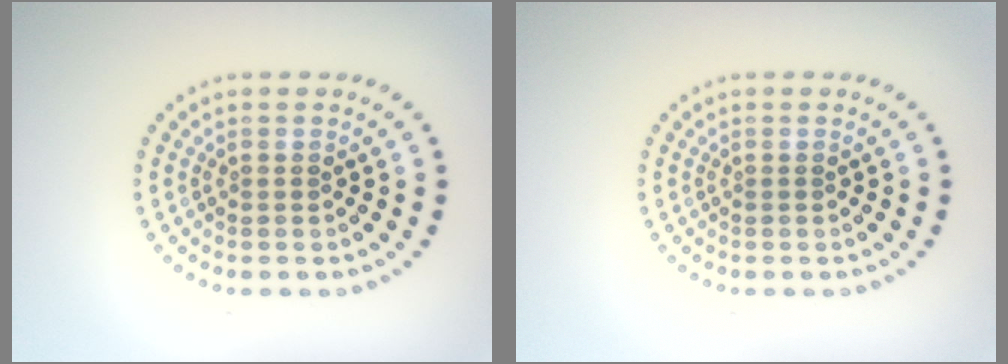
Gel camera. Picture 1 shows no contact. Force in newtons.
{"total": 0.0}